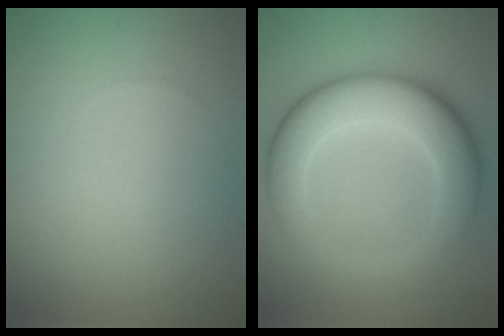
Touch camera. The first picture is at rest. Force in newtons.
{"total": 8.9, "press": 8.9, "slide": 0.1}